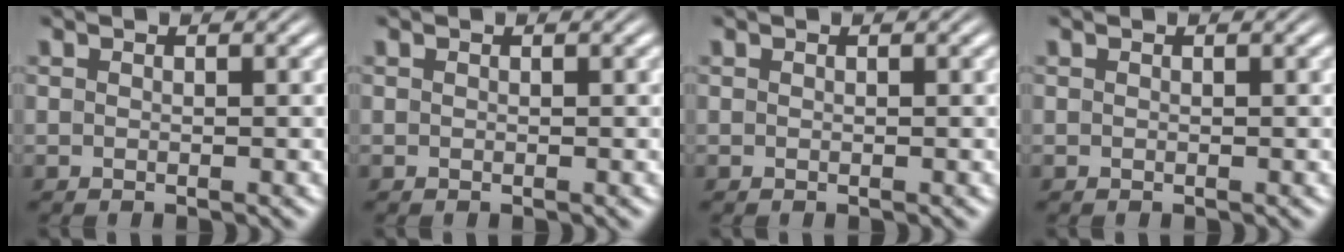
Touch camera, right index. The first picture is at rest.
{"total": 0.0}
{"total": 0.0}
{"total": 0.0}